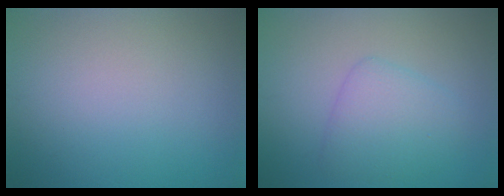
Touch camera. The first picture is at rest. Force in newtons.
{"total": 3.6, "press": 3.6, "slide": 0.1}